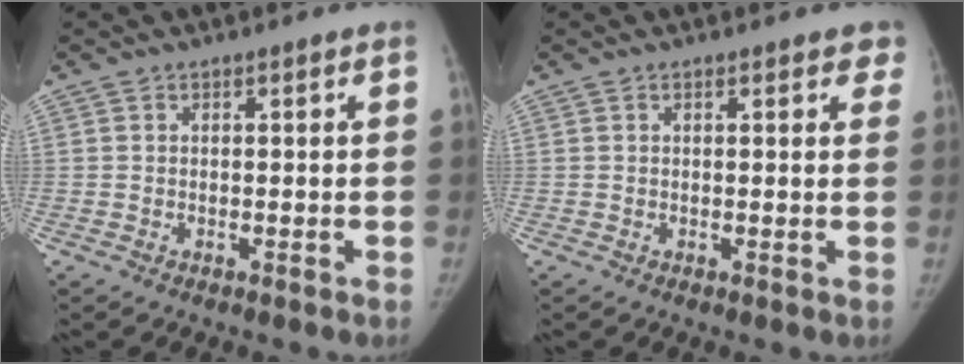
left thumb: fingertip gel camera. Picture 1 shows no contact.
{"total": 3.2, "force": [2.3, 1.3, 1.8], "torque": [0.011, 0.000, 0.017]}